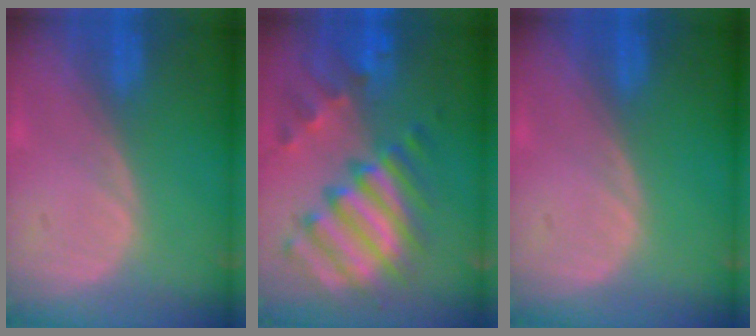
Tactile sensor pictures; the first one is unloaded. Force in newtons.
{"total": 11.5, "press": 9.9, "slide": 5.9}
{"total": 0.0}